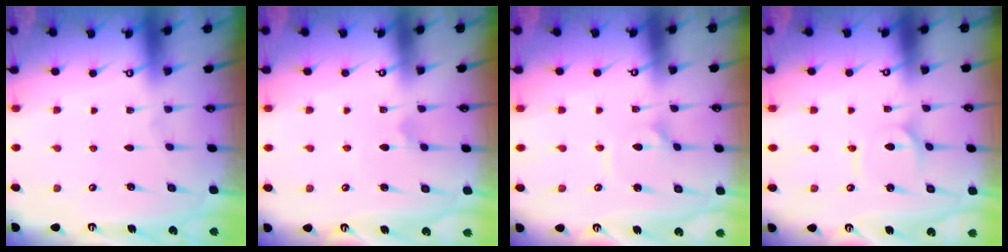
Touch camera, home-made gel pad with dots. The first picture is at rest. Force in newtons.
{"total": 2.9, "press": 2.9, "slide": 0.1}
{"total": 2.9, "press": 2.8, "slide": 0.4}
{"total": 2.3, "press": 2.3, "slide": 0.3}